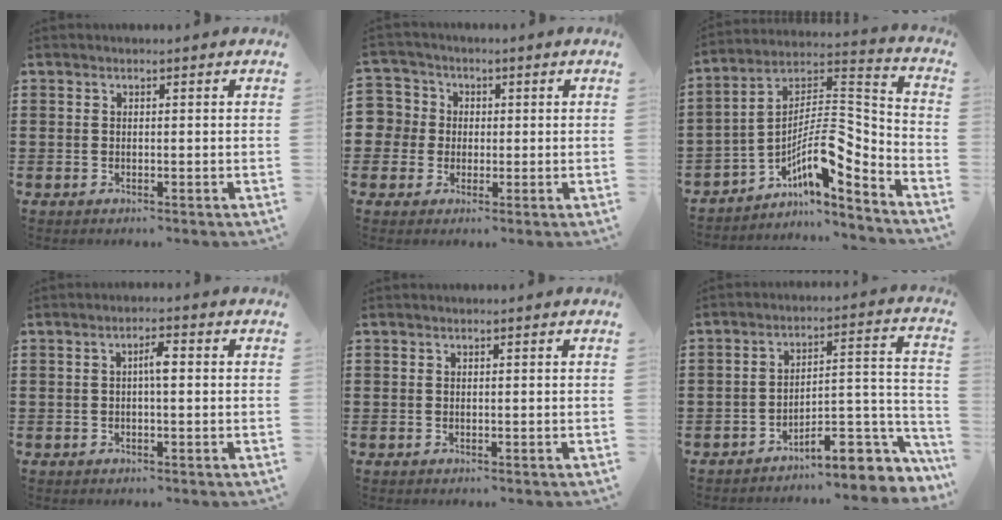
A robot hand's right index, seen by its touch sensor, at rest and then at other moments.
{"total": 4.3, "force": [-0.2, 4.3, 0.2], "torque": [-0.040, 0.007, -0.012]}
{"total": 10.3, "force": [-4.5, 3.4, 8.6], "torque": [-0.170, -0.020, -0.096]}
{"total": 2.6, "force": [0.0, 0.6, 2.5], "torque": [-0.048, 0.004, -0.002]}
{"total": 0.0}
{"total": 8.1, "force": [-6.1, 2.7, 4.6], "torque": [-0.049, 0.004, -0.115]}